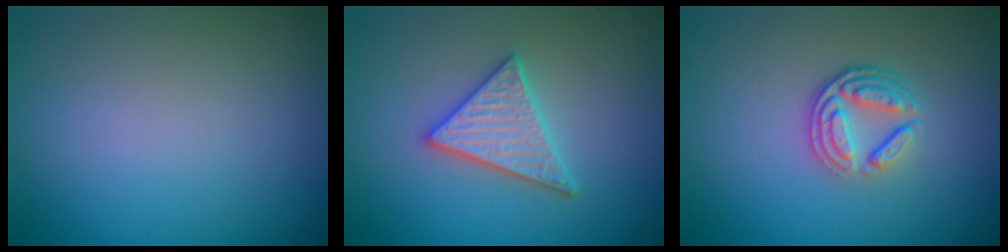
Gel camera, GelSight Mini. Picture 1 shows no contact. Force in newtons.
{"total": 3.3, "press": 3.2, "slide": 0.6}
{"total": 3.9, "press": 2.8, "slide": 2.7}